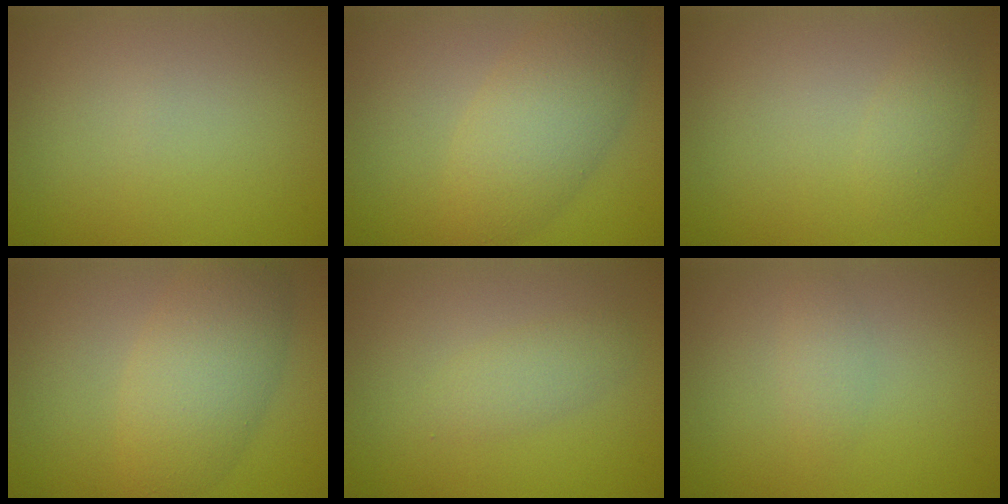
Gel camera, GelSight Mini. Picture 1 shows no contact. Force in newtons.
{"total": 4.8, "press": 4.8, "slide": 0.0}
{"total": 1.5, "press": 1.5, "slide": 0.1}
{"total": 5.3, "press": 5.3, "slide": 0.2}
{"total": 1.7, "press": 1.7, "slide": 0.1}
{"total": 1.2, "press": 1.2, "slide": 0.0}